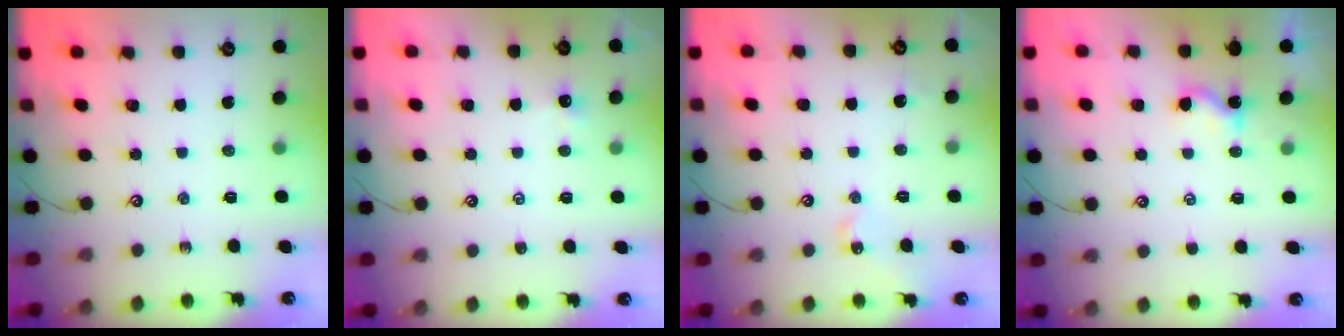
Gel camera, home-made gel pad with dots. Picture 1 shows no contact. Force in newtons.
{"total": 0.0}
{"total": 3.6, "press": 3.6, "slide": 0.2}
{"total": 1.5, "press": 1.5, "slide": 0.2}